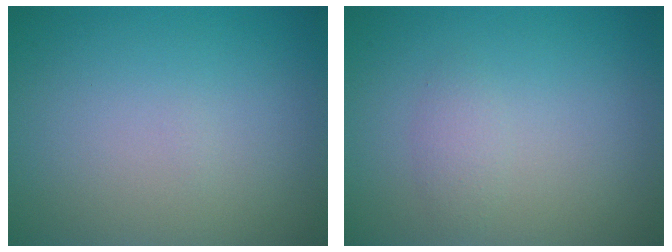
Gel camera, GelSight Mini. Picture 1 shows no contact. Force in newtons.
{"total": 1.1, "press": 1.1, "slide": 0.1}